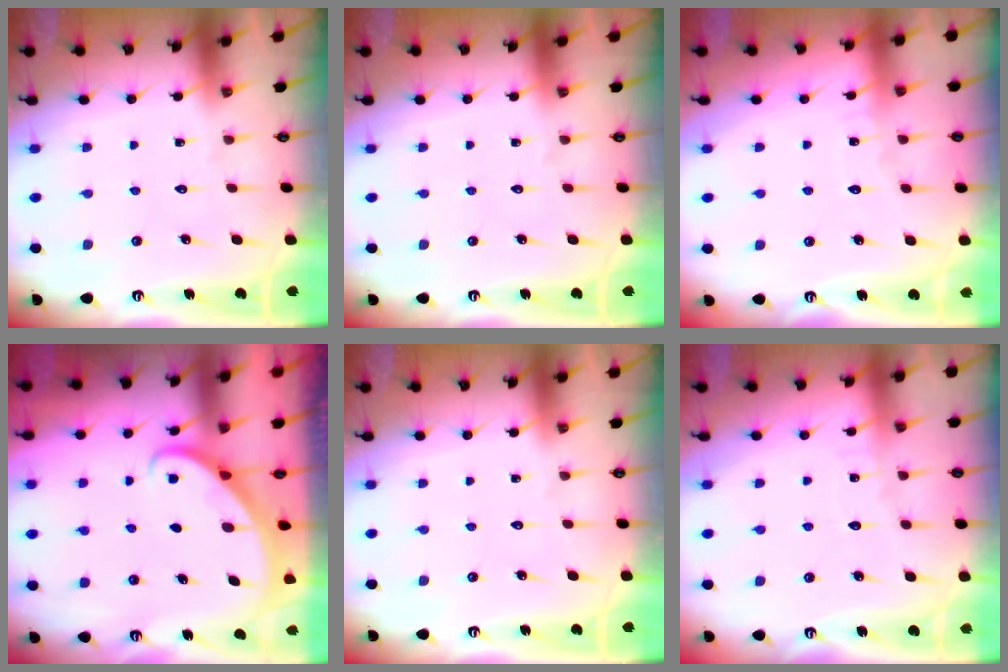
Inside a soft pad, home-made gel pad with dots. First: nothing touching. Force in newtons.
{"total": 0.0}
{"total": 3.2, "press": 3.2, "slide": 0.4}
{"total": 2.8, "press": 2.8, "slide": 0.2}
{"total": 0.0}
{"total": 2.6, "press": 2.6, "slide": 0.3}